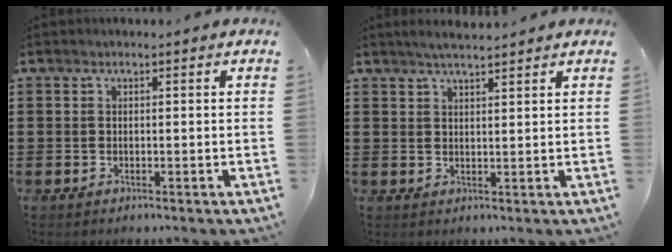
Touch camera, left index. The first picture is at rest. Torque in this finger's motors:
{"motor_torque": [0.21, 0.24, -0.18, 0.01]}